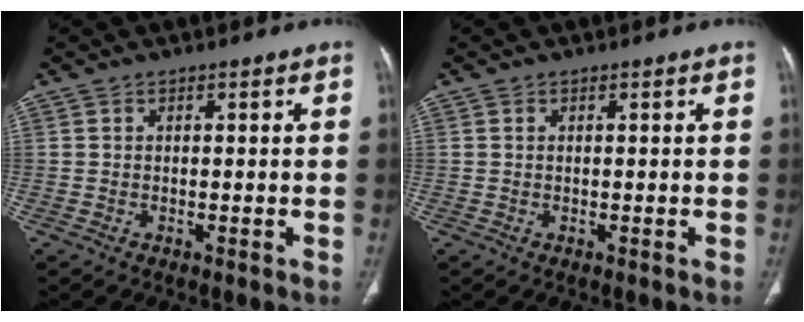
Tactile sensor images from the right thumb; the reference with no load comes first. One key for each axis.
{"total": 0.0}